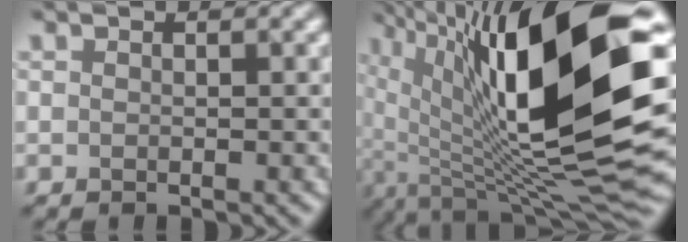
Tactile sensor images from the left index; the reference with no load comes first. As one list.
[{"total": 17.8, "force": [3.7, 5.5, 16.5], "torque": [-0.283, -0.003, 0.067]}]